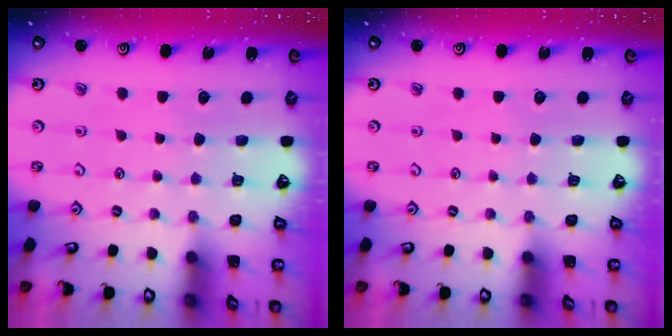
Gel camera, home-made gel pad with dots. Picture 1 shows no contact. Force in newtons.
{"total": 0.0}